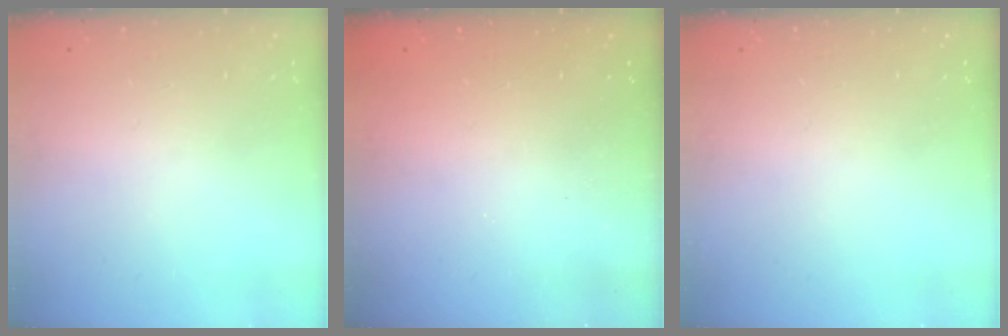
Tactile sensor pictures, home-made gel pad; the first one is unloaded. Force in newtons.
{"total": 2.3, "press": 2.2, "slide": 0.8}
{"total": 0.0}